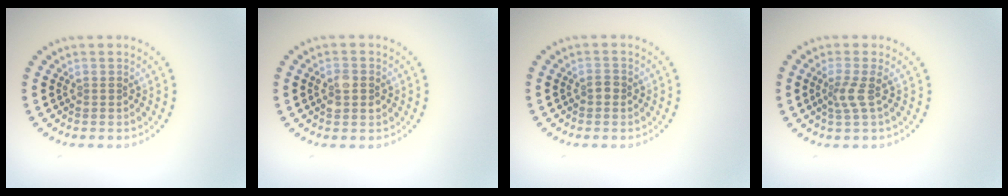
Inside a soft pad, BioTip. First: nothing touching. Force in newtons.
{"total": 2.4, "press": 2.4, "slide": 0.1}
{"total": 0.8, "press": 0.8, "slide": 0.1}
{"total": 1.9, "press": 1.4, "slide": 1.3}